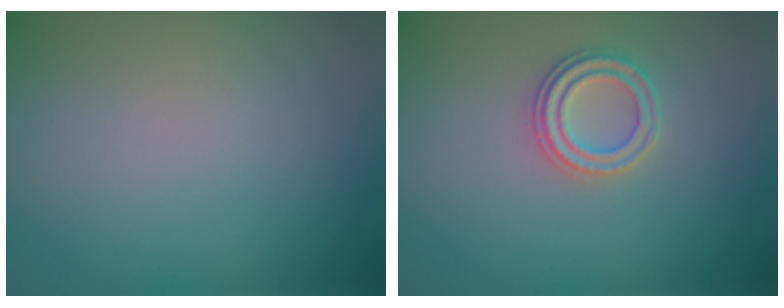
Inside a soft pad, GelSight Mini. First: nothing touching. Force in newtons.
{"total": 2.2, "press": 2.2, "slide": 0.3}